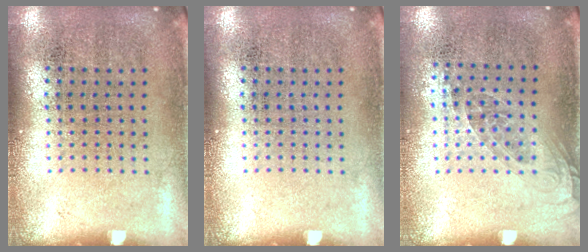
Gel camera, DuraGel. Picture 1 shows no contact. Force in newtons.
{"total": 0.0}
{"total": 1.0, "press": 0.9, "slide": 0.6}